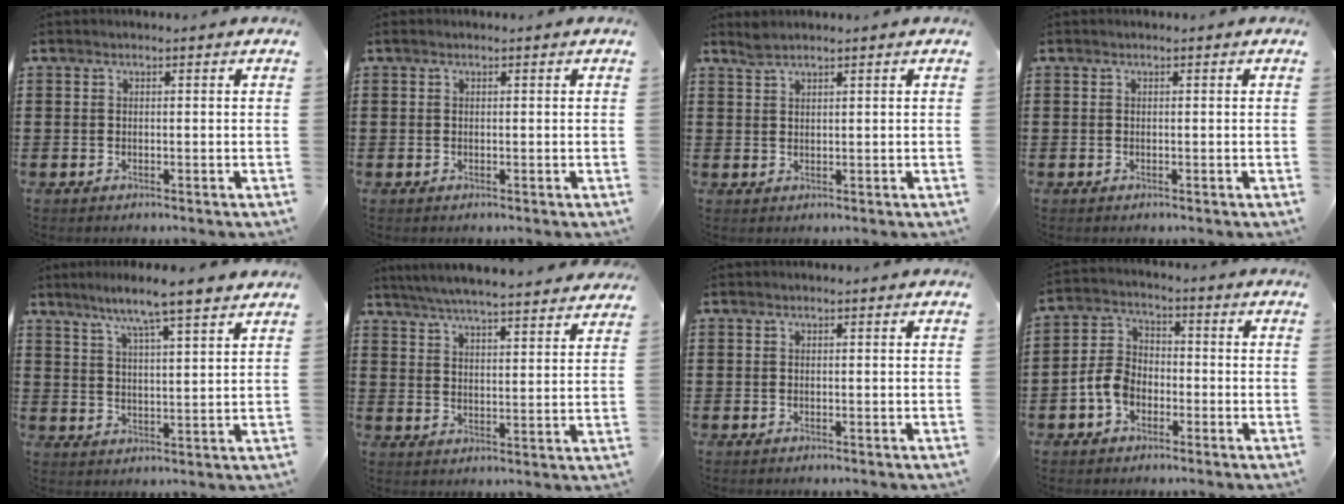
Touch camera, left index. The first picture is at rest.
{"total": 0.0}
{"total": 1.7, "force": [1.6, 0.1, 0.6], "torque": [-0.015, -0.002, 0.031]}
{"total": 0.0}
{"total": 6.6, "force": [5.7, -0.4, 3.4], "torque": [-0.082, -0.023, 0.097]}
{"total": 5.6, "force": [5.3, -0.4, 1.6], "torque": [-0.052, -0.031, 0.092]}
{"total": 0.0}
{"total": 5.8, "force": [-2.6, 4.0, 3.3], "torque": [-0.094, 0.005, -0.059]}